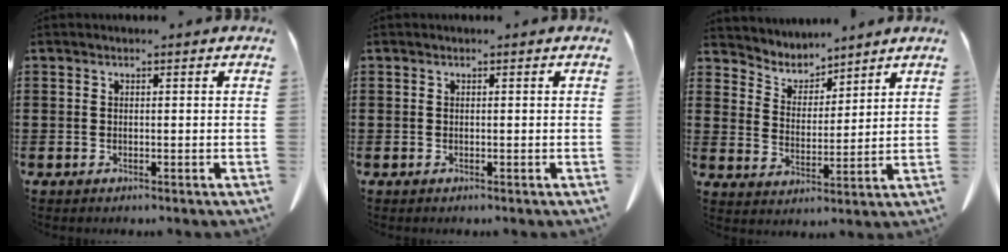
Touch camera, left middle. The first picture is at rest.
{"total": 0.0}
{"total": 4.4, "force": [4.2, 1.3, 0.0], "torque": [-0.025, -0.029, 0.072]}